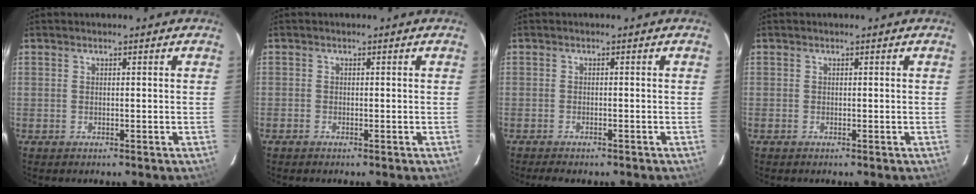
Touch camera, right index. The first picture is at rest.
{"total": 0.6, "force": [-0.4, 0.3, 0.0], "torque": [-0.002, 0.000, -0.010]}
{"total": 4.0, "force": [-3.3, 1.0, 1.9], "torque": [-0.044, -0.012, -0.052]}
{"total": 0.0}